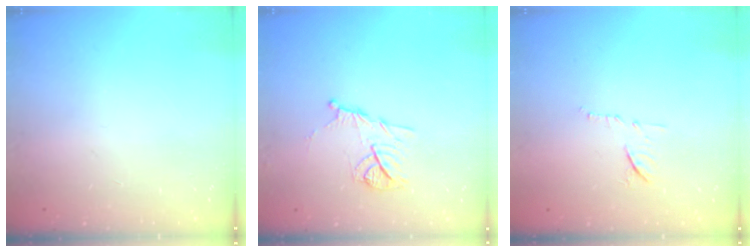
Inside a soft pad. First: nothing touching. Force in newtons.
{"total": 10.0, "press": 10.0, "slide": 1.0}
{"total": 7.8, "press": 7.8, "slide": 0.3}